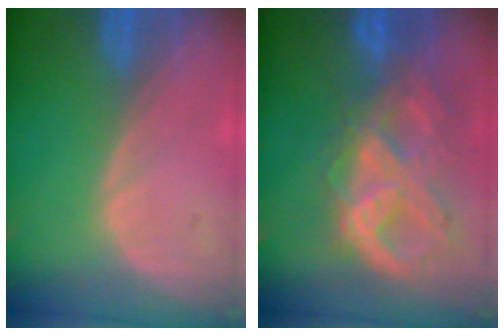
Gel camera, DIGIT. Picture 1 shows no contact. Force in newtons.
{"total": 10.5, "press": 8.8, "slide": 5.7}